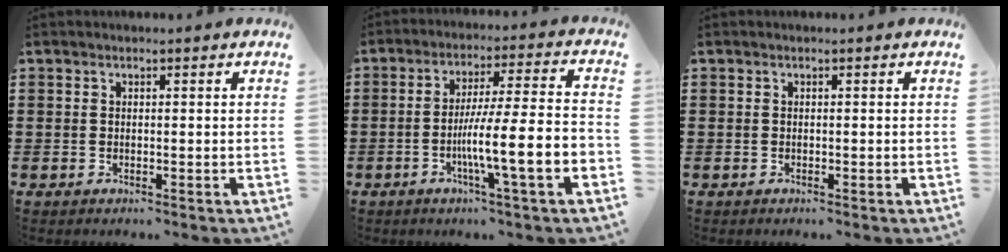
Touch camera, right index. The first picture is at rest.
{"total": 10.6, "force": [-3.8, 0.5, 9.9], "torque": [-0.165, -0.012, -0.073]}
{"total": 0.0}